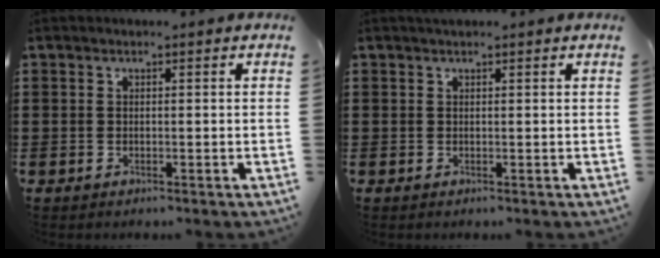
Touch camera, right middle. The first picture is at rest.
{"total": 0.6, "force": [0.5, 0.3, 0.2], "torque": [-0.004, 0.003, 0.009]}